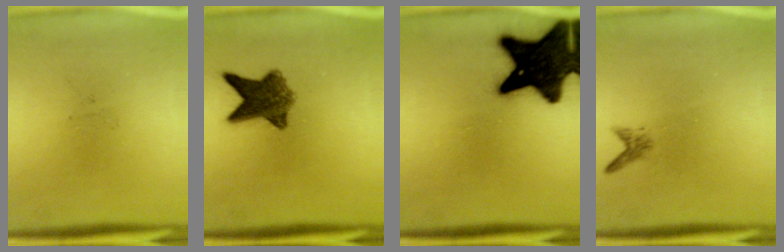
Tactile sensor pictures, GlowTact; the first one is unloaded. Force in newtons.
{"total": 7.8}
{"total": 19.3}
{"total": 1.1}